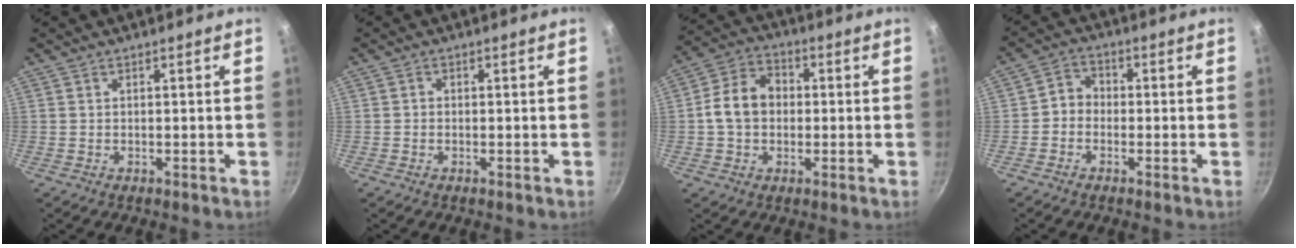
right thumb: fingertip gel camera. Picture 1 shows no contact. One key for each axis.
{"total": 0.7, "fx": -0.2, "fy": 0.6, "fz": 0.3, "tx": -0.005, "ty": 0.003, "tz": -0.005}
{"total": 9.7, "fx": 0.0, "fy": 7.6, "fz": 6.0, "tx": -0.084, "ty": 0.024, "tz": -0.015}
{"total": 3.8, "fx": -0.9, "fy": 3.3, "fz": 1.7, "tx": -0.012, "ty": 0.018, "tz": -0.031}